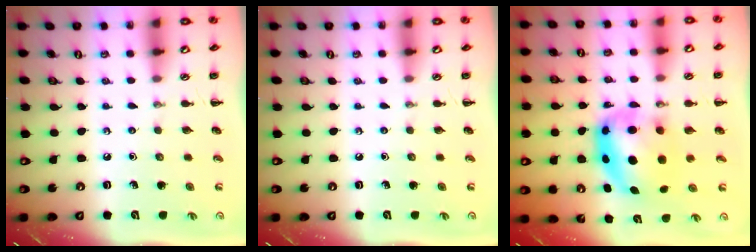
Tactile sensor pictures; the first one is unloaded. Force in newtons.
{"total": 0.0}
{"total": 8.7, "press": 8.5, "slide": 2.0}